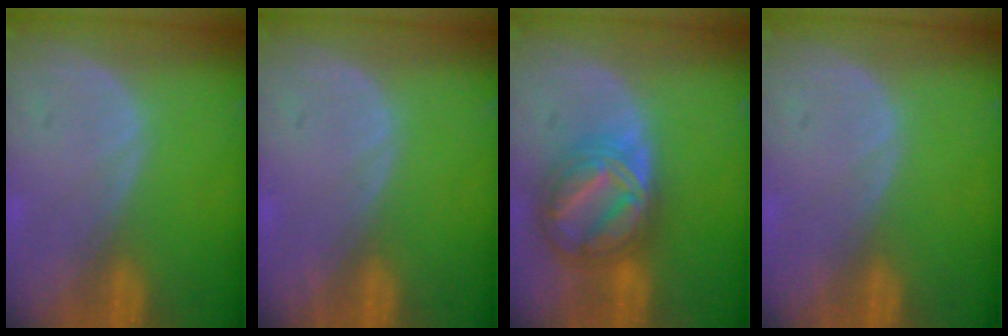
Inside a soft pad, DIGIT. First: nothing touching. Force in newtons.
{"total": 0.0}
{"total": 9.1, "press": 9.1, "slide": 0.6}
{"total": 0.0}